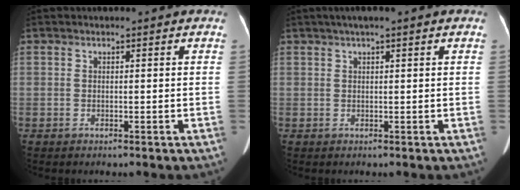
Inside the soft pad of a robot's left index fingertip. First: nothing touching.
{"total": 2.6, "force": [1.6, -0.1, 2.1], "torque": [-0.043, 0.019, 0.028]}